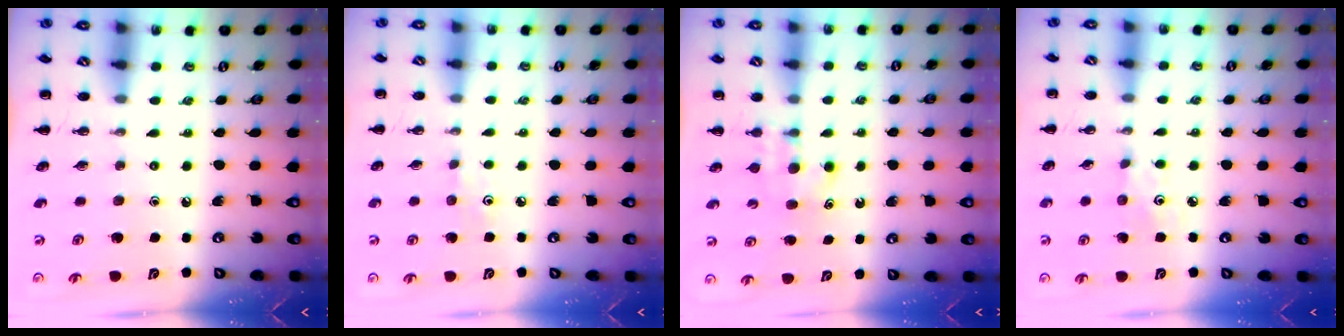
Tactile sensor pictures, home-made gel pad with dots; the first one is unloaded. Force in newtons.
{"total": 3.1, "press": 2.9, "slide": 1.1}
{"total": 5.0, "press": 4.8, "slide": 1.4}
{"total": 3.1, "press": 2.9, "slide": 0.9}